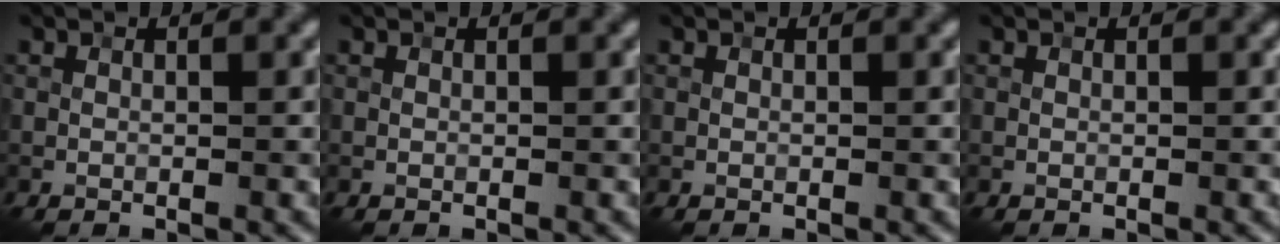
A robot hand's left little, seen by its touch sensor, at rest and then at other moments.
{"total": 0.0}
{"total": 0.0}
{"total": 0.0}